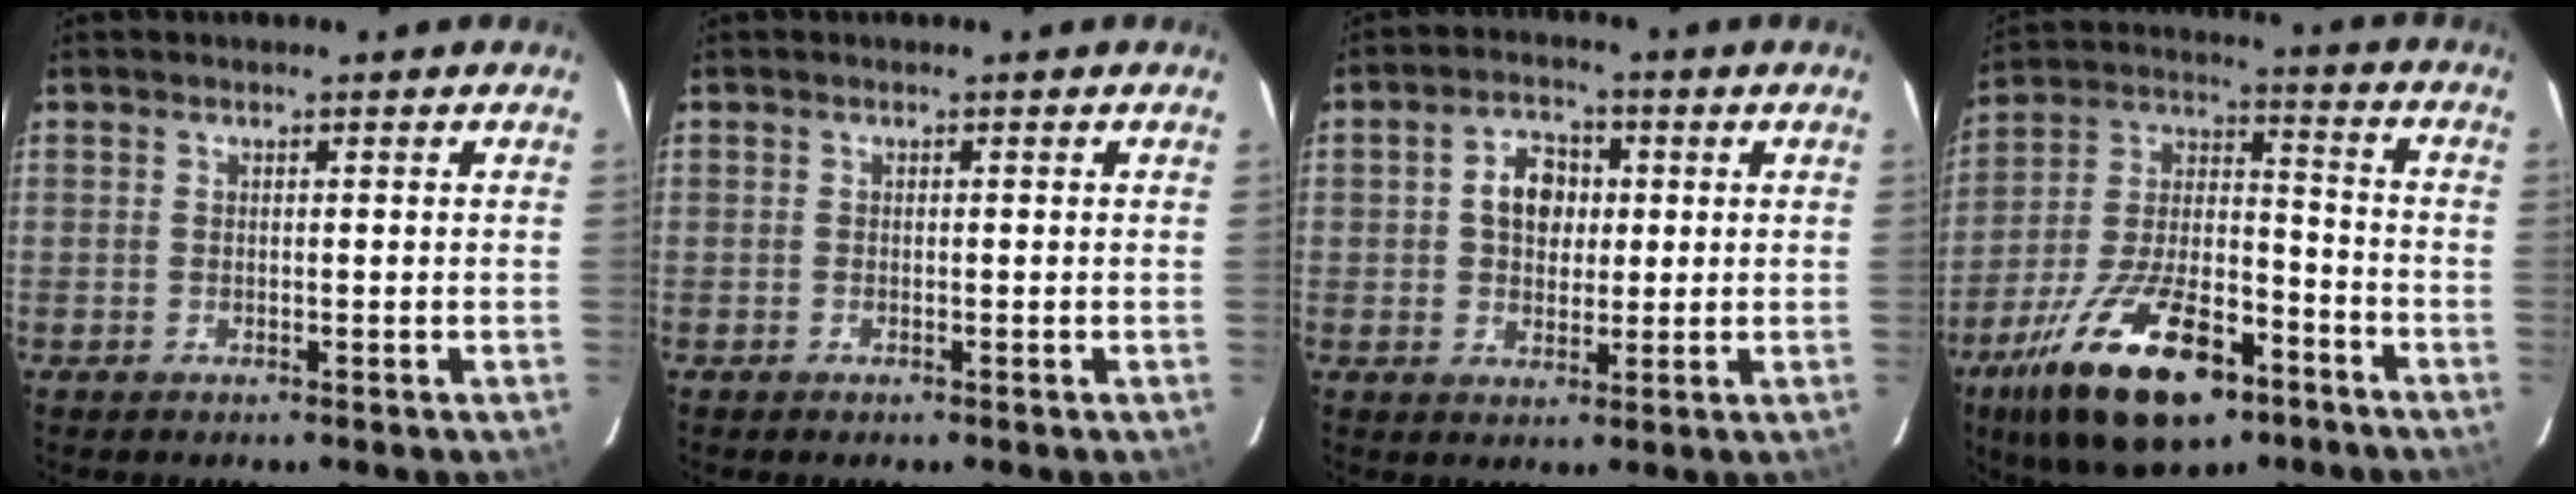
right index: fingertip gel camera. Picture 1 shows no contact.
{"total": 0.0}
{"total": 6.5, "force": [1.0, 4.9, 4.0], "torque": [-0.070, 0.021, 0.019]}
{"total": 23.4, "force": [-13.5, 10.1, 16.2], "torque": [-0.307, -0.011, -0.219]}